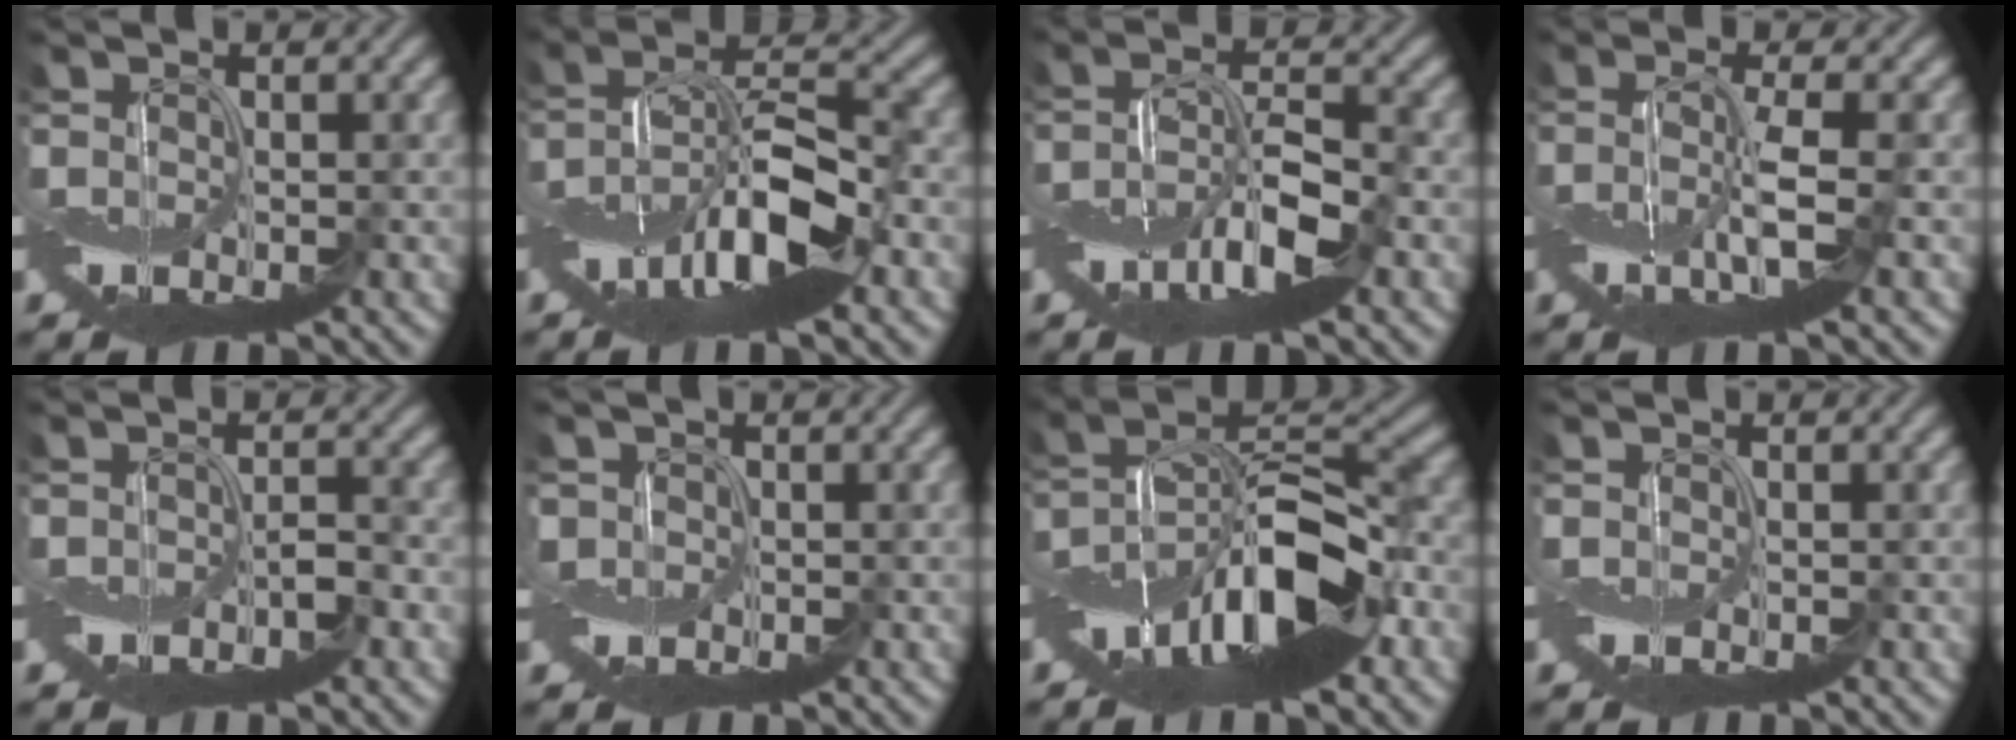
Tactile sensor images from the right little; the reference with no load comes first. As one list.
[{"total": 9.3, "force": [-4.4, 3.1, 7.6], "torque": [-0.137, 0.013, -0.088]}, {"total": 5.8, "force": [-3.0, 1.8, 4.6], "torque": [-0.091, 0.004, -0.059]}, {"total": 3.7, "force": [-0.9, 0.5, 3.5], "torque": [-0.079, -0.002, -0.017]}, {"total": 1.9, "force": [-1.2, 0.5, 1.4], "torque": [-0.025, 0.000, -0.021]}, {"total": 1.8, "force": [0.2, 1.8, 0.1], "torque": [-0.003, 0.004, -0.002]}, {"total": 11.8, "force": [-5.2, 4.2, 9.7], "torque": [-0.164, 0.016, -0.103]}, {"total": 0.0}]